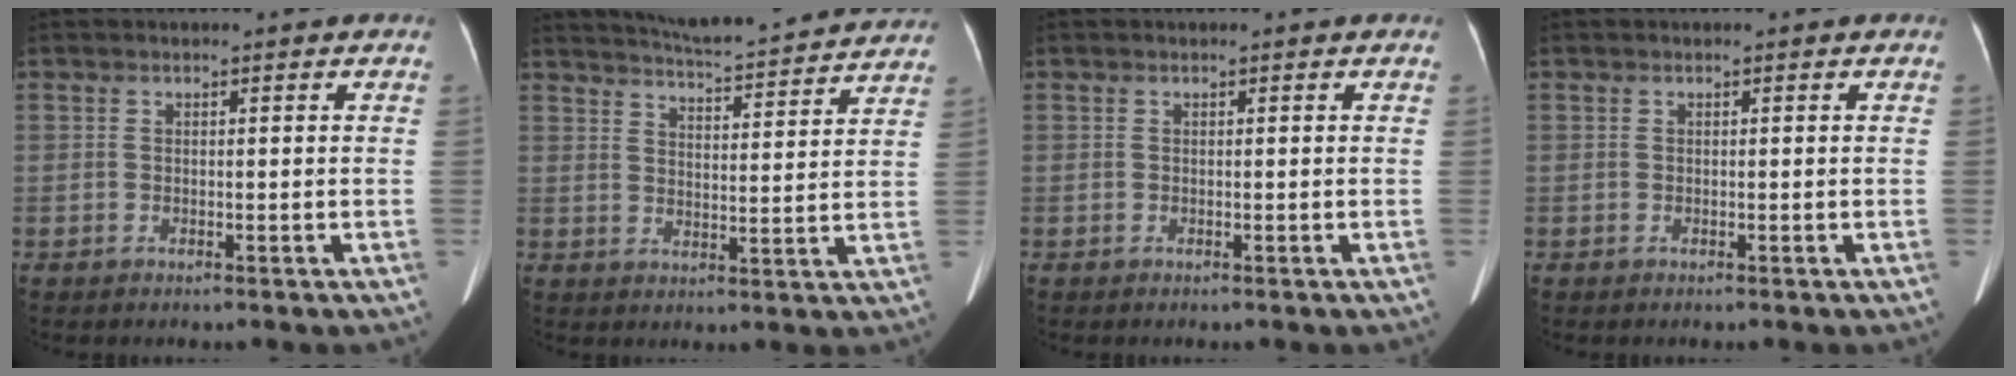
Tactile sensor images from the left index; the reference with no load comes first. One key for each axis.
{"total": 18.5, "fx": 17.4, "fy": 1.4, "fz": 6.1, "tx": -0.097, "ty": -0.006, "tz": 0.224}
{"total": 0.0}
{"total": 0.0}